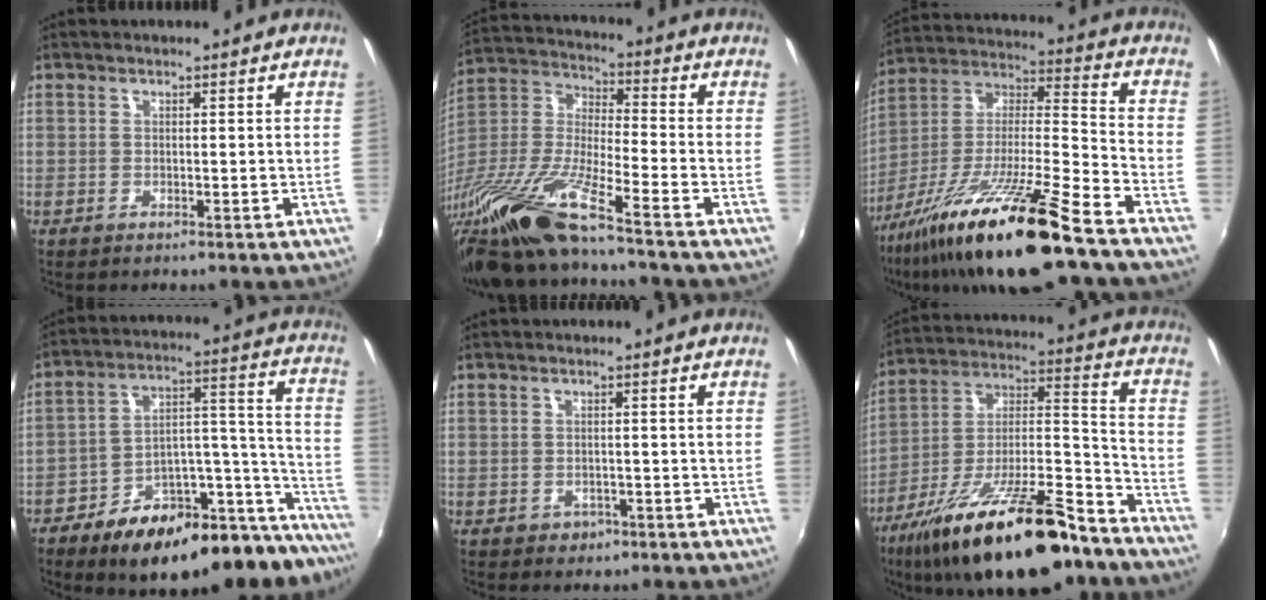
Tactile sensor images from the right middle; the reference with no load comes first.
{"total": 19.8, "force": [-15.3, 0.4, 12.6], "torque": [-0.251, -0.040, -0.298]}
{"total": 21.2, "force": [-14.9, 0.4, 15.0], "torque": [-0.264, -0.025, -0.268]}
{"total": 26.0, "force": [-19.4, 9.7, 14.3], "torque": [-0.156, 0.042, -0.272]}
{"total": 2.2, "force": [-1.0, 1.9, 0.6], "torque": [-0.014, -0.002, -0.011]}
{"total": 25.3, "force": [-17.3, 7.1, 17.0], "torque": [-0.282, -0.017, -0.272]}